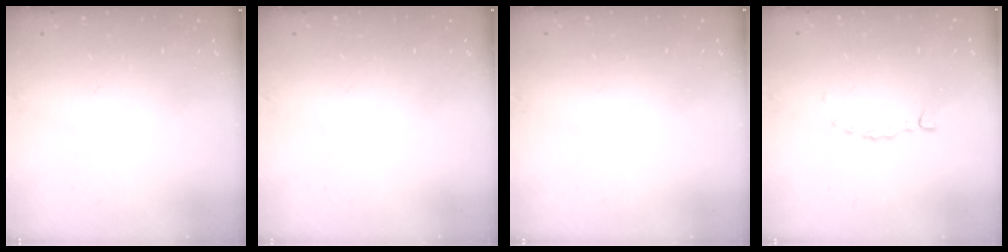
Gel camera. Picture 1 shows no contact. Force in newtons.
{"total": 0.0}
{"total": 1.6, "press": 1.6, "slide": 0.3}
{"total": 0.0}